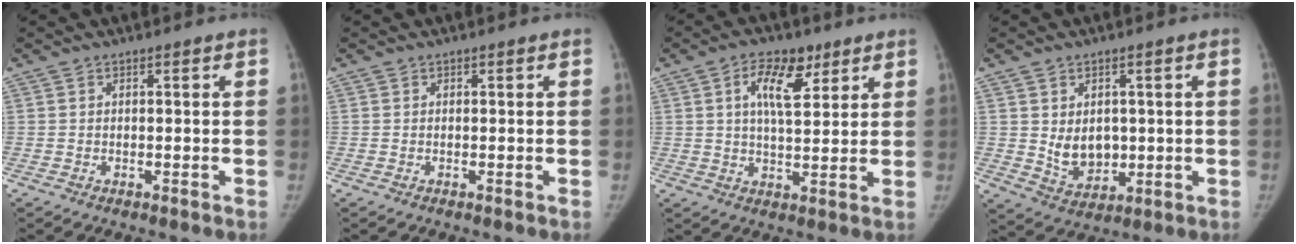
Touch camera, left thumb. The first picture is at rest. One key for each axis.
{"total": 0.0}
{"total": 8.9, "fx": 4.1, "fy": 4.4, "fz": 6.6, "tx": -0.087, "ty": -0.018, "tz": 0.066}
{"total": 7.3, "fx": 0.6, "fy": 5.4, "fz": 4.9, "tx": -0.050, "ty": -0.016, "tz": 0.029}